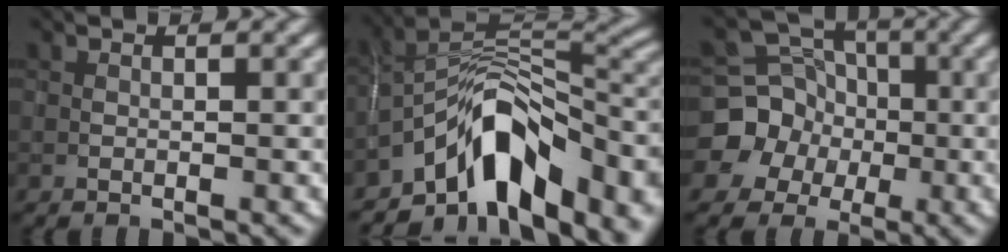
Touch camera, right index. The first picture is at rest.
{"total": 12.3, "force": [-5.7, 6.6, 8.7], "torque": [-0.123, 0.025, -0.112]}
{"total": 8.1, "force": [-1.8, 7.6, 2.0], "torque": [-0.031, -0.001, -0.054]}